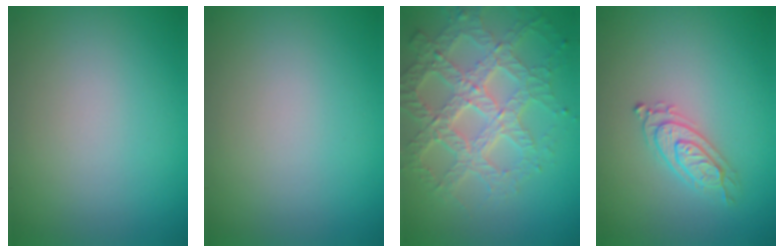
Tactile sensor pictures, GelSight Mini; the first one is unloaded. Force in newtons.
{"total": 0.0}
{"total": 7.8, "press": 5.5, "slide": 5.5}
{"total": 2.2, "press": 2.1, "slide": 0.4}